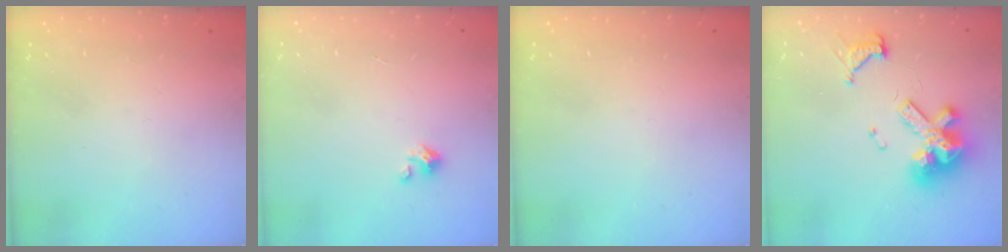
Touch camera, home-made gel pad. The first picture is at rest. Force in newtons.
{"total": 1.5, "press": 1.5, "slide": 0.1}
{"total": 0.0}
{"total": 13.1, "press": 13.0, "slide": 1.6}